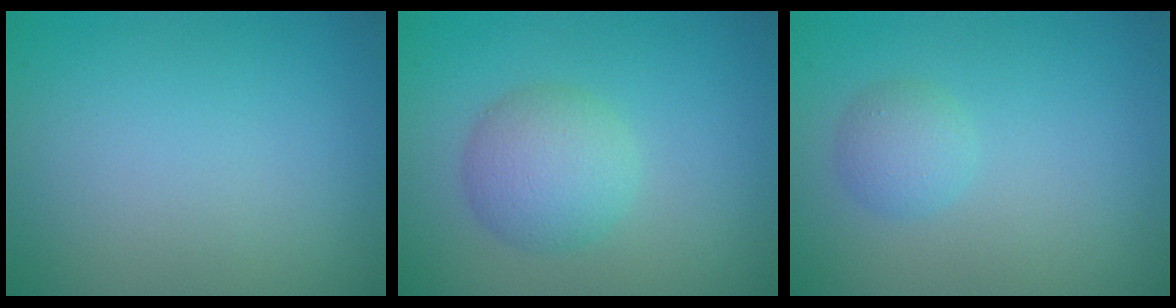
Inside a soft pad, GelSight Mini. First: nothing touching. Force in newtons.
{"total": 3.6, "press": 3.6, "slide": 0.2}
{"total": 1.7, "press": 1.7, "slide": 0.1}